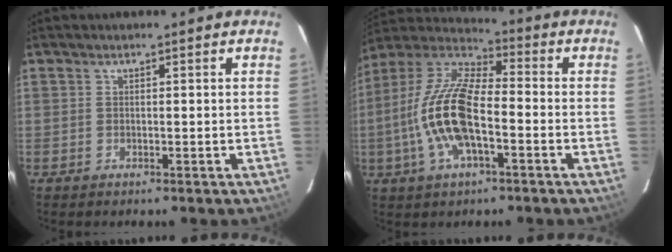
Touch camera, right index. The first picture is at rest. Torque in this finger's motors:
{"motor_torque": [1.79, -0.35, 1.05, 0.21]}